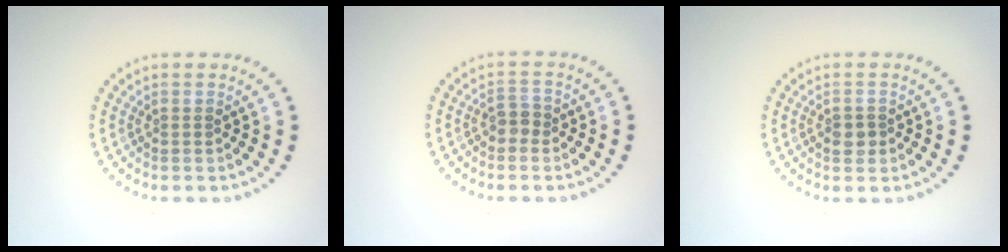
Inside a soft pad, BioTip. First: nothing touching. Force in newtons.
{"total": 1.5, "press": 1.4, "slide": 0.6}
{"total": 1.5, "press": 1.5, "slide": 0.3}